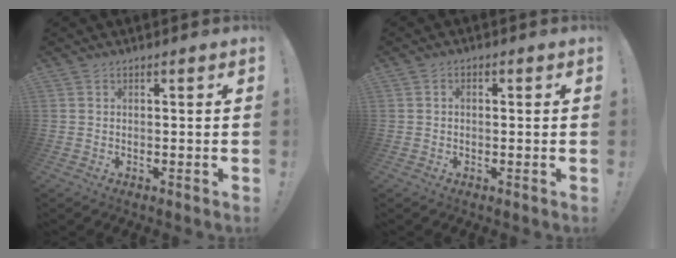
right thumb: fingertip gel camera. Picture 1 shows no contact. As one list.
[{"total": 1.0, "force": [-0.4, 0.7, 0.7], "torque": [-0.014, 0.005, -0.007]}]